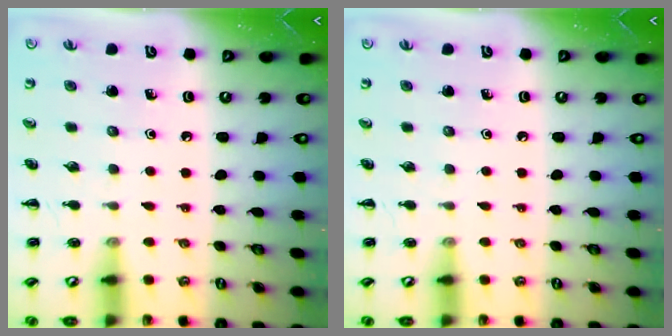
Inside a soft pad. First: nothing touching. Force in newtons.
{"total": 0.0}